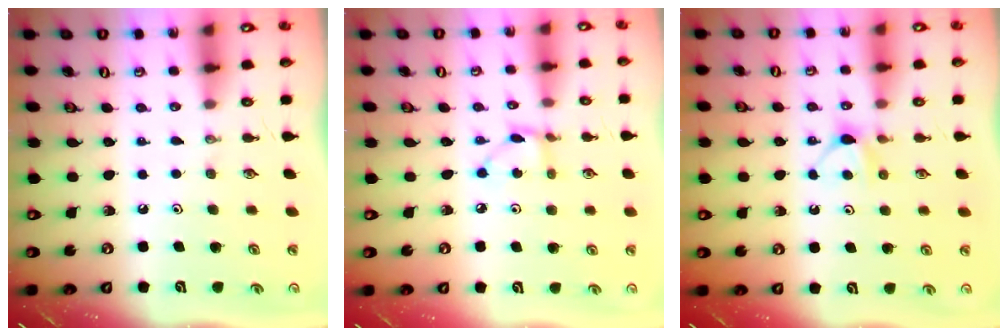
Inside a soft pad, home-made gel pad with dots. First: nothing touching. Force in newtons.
{"total": 3.3, "press": 3.3, "slide": 0.1}
{"total": 4.1, "press": 4.1, "slide": 0.5}